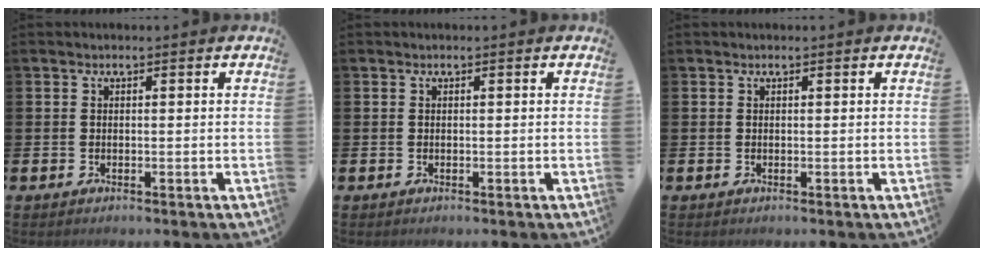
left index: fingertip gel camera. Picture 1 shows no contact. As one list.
[{"total": 0.0}, {"total": 0.0}]